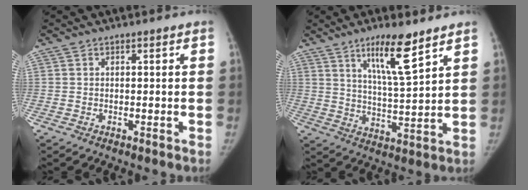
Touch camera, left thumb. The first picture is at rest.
{"total": 10.9, "force": [6.8, 1.6, 8.3], "torque": [-0.136, -0.046, 0.122]}